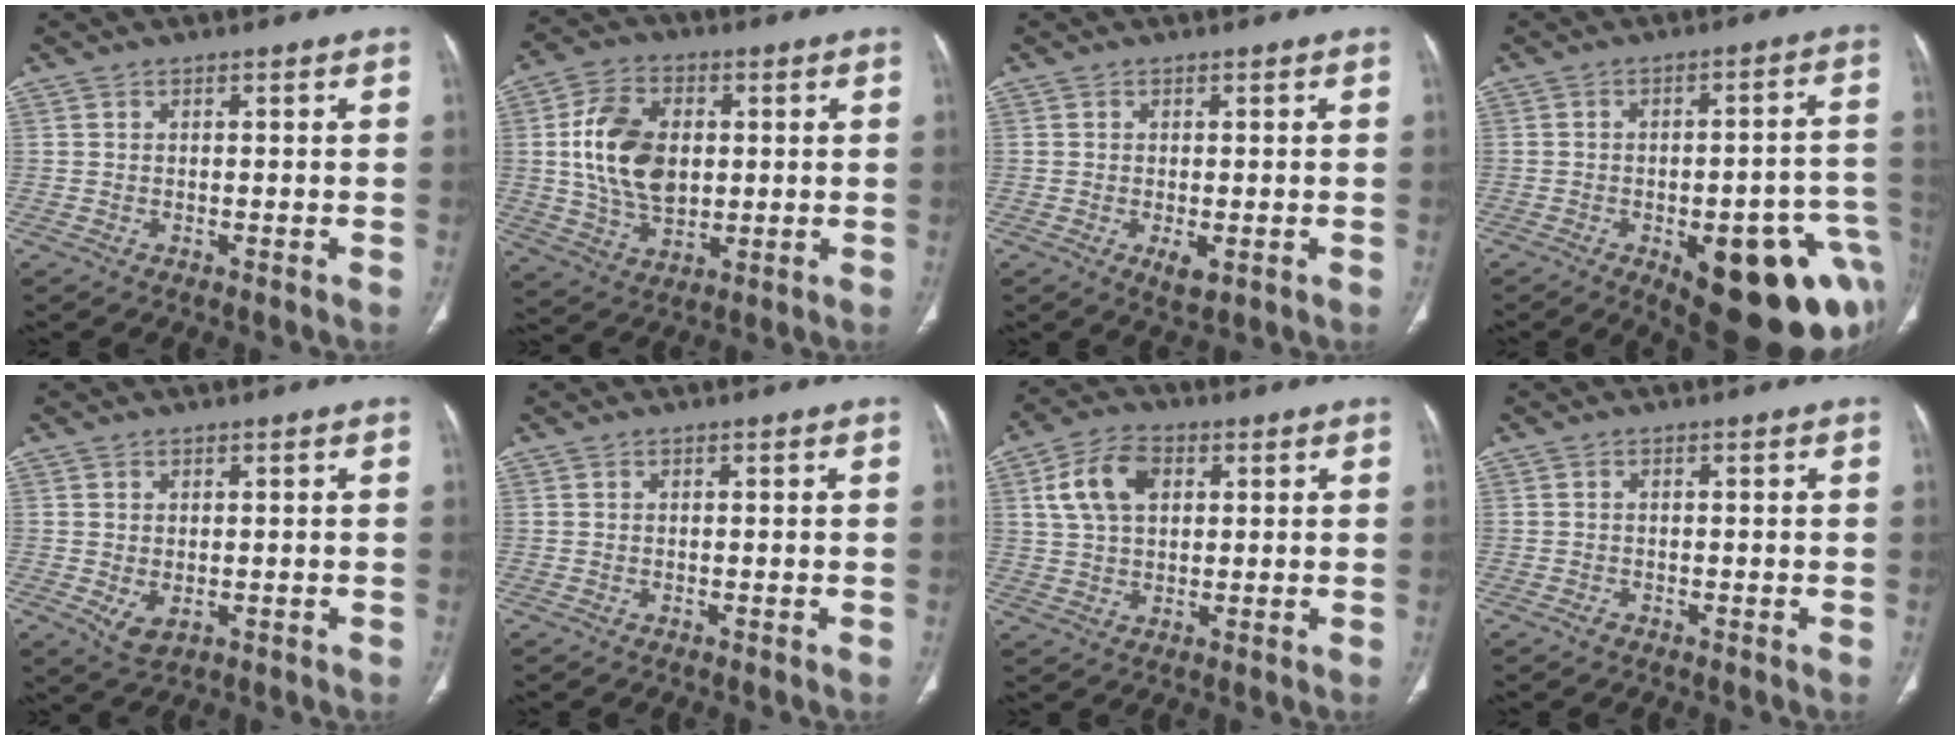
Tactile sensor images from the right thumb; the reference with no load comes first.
{"total": 14.8, "force": [1.7, 9.8, 10.9], "torque": [-0.179, -0.004, 0.035]}
{"total": 2.9, "force": [-0.9, 1.3, 2.5], "torque": [-0.039, -0.008, -0.008]}
{"total": 23.5, "force": [-9.1, 9.0, 19.7], "torque": [-0.168, 0.035, -0.099]}
{"total": 3.5, "force": [-0.5, 2.2, 2.6], "torque": [-0.043, -0.010, 0.003]}
{"total": 0.0}
{"total": 9.2, "force": [2.8, 5.9, 6.4], "torque": [-0.116, 0.007, 0.051]}
{"total": 0.8, "force": [-0.6, 0.5, 0.3], "torque": [-0.004, 0.001, -0.013]}